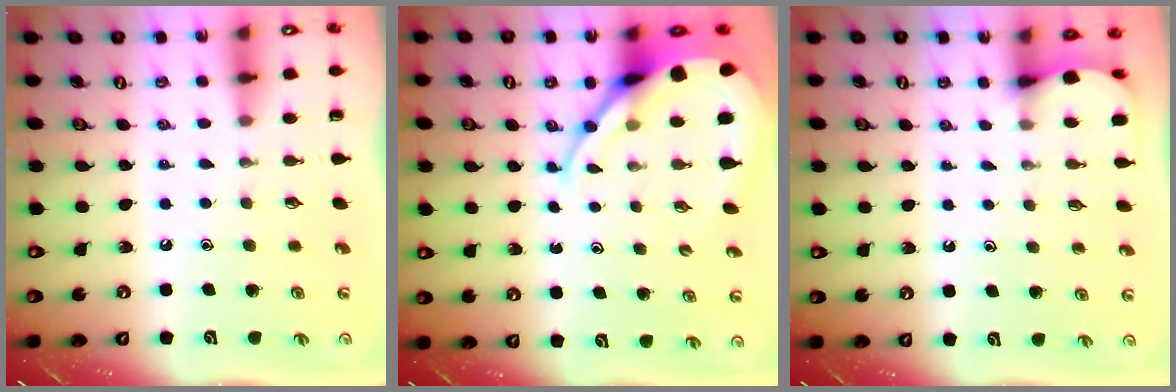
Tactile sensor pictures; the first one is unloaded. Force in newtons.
{"total": 10.4, "press": 10.4, "slide": 0.7}
{"total": 2.2, "press": 2.2, "slide": 0.2}